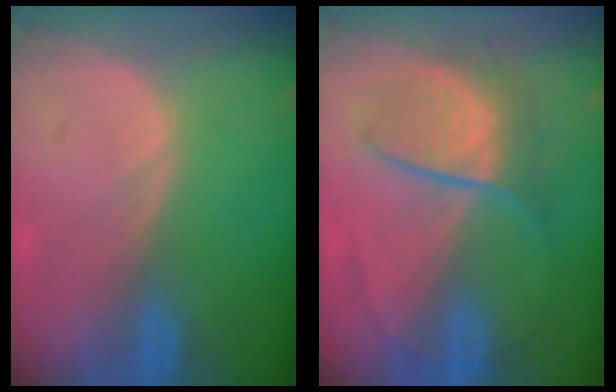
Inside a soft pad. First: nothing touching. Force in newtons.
{"total": 6.5, "press": 6.5, "slide": 0.9}